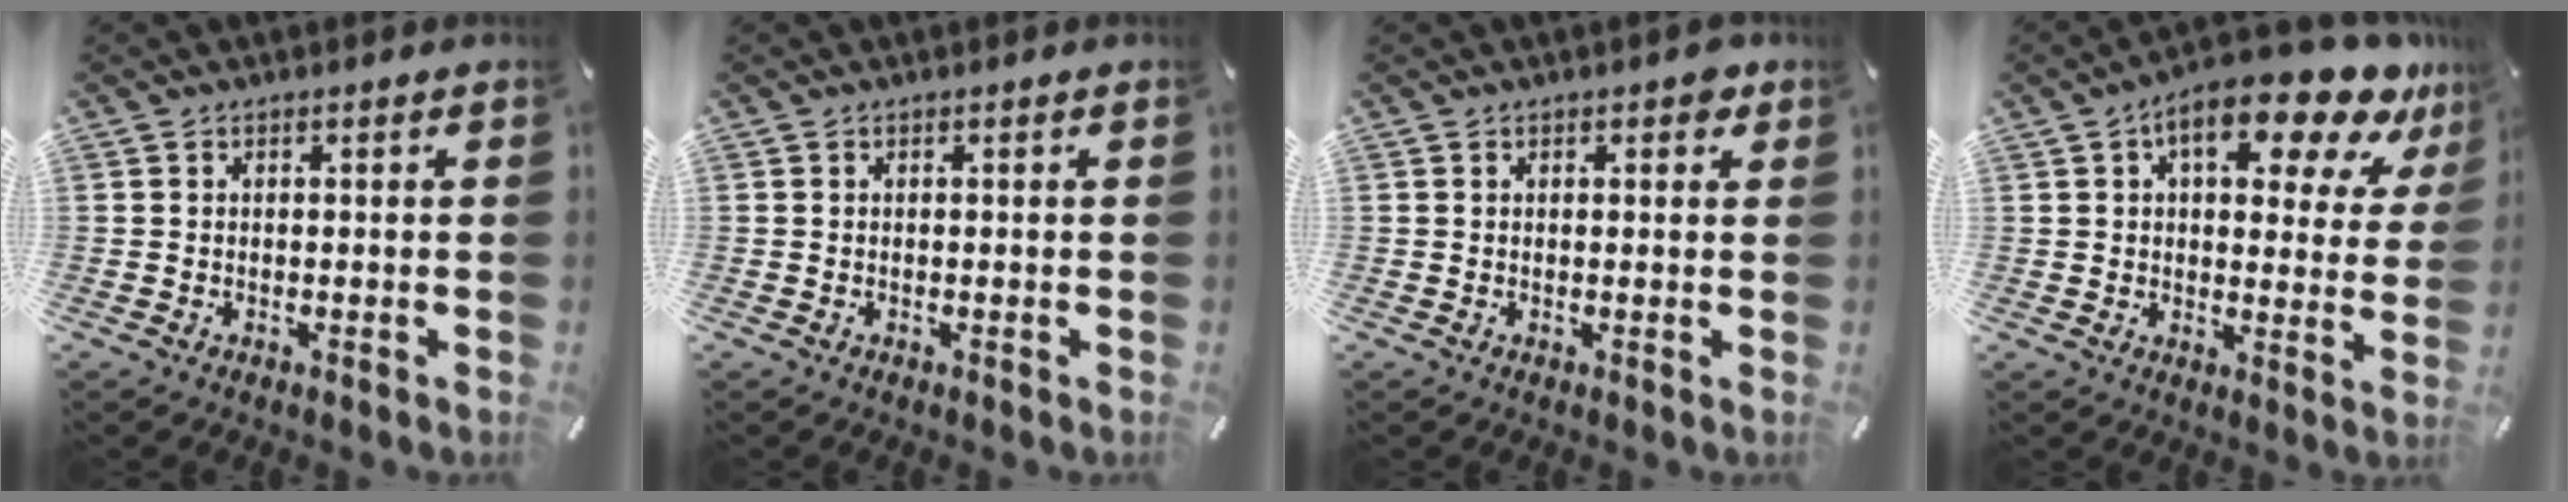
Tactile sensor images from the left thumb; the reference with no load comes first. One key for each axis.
{"total": 0.0}
{"total": 1.8, "fx": 0.9, "fy": 1.0, "fz": 1.1, "tx": -0.009, "ty": -0.002, "tz": 0.012}
{"total": 16.6, "fx": 9.8, "fy": 6.9, "fz": 11.5, "tx": -0.157, "ty": -0.052, "tz": 0.154}